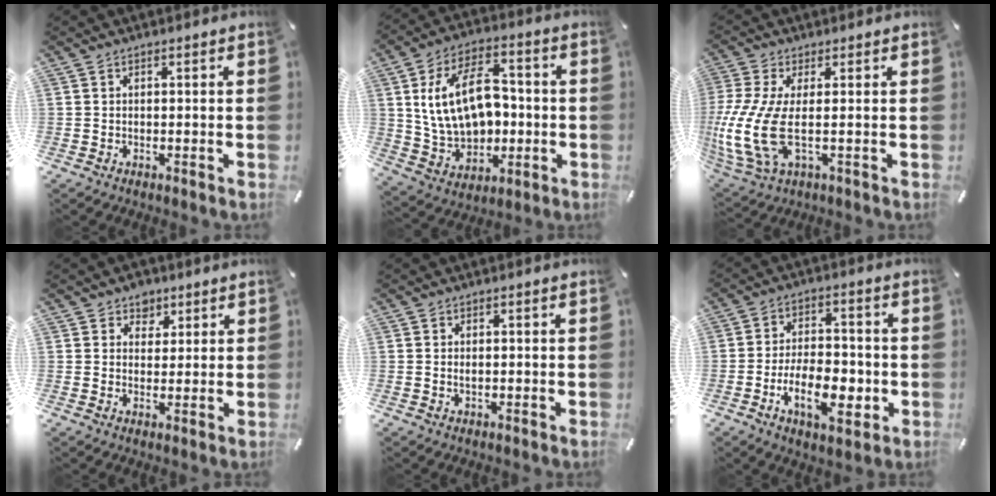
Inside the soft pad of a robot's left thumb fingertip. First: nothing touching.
{"total": 17.6, "force": [1.1, 12.4, 12.4], "torque": [-0.234, 0.010, 0.026]}
{"total": 13.3, "force": [-0.3, 5.1, 12.3], "torque": [-0.279, -0.025, -0.004]}
{"total": 4.7, "force": [3.0, 3.5, 0.5], "torque": [0.007, -0.015, 0.049]}
{"total": 1.2, "force": [0.0, 0.7, 1.0], "torque": [-0.020, 0.003, -0.002]}
{"total": 13.4, "force": [-4.2, 7.7, 10.1], "torque": [-0.172, 0.005, -0.074]}